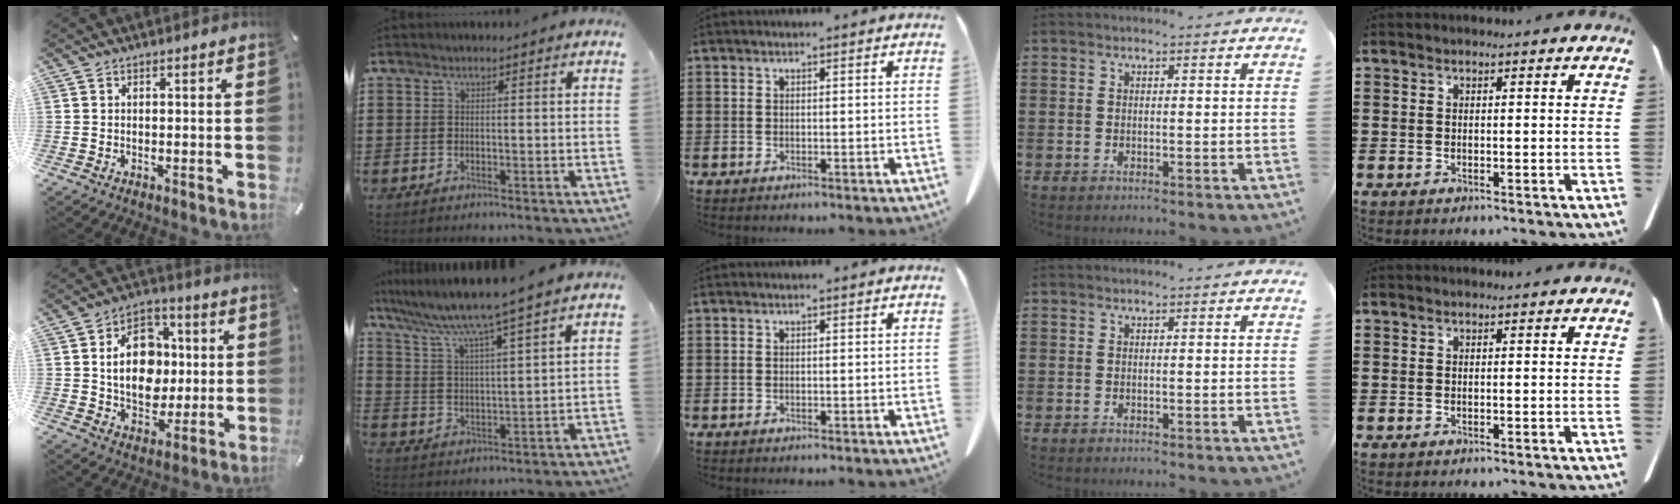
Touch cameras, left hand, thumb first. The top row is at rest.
{"thumb": {"total": 14.4, "force": [0.7, 11.5, 8.6], "torque": [-0.139, 0.015, 0.016]}, "index": {"total": 6.1, "force": [5.2, -1.4, 2.7], "torque": [-0.077, -0.042, 0.081]}}